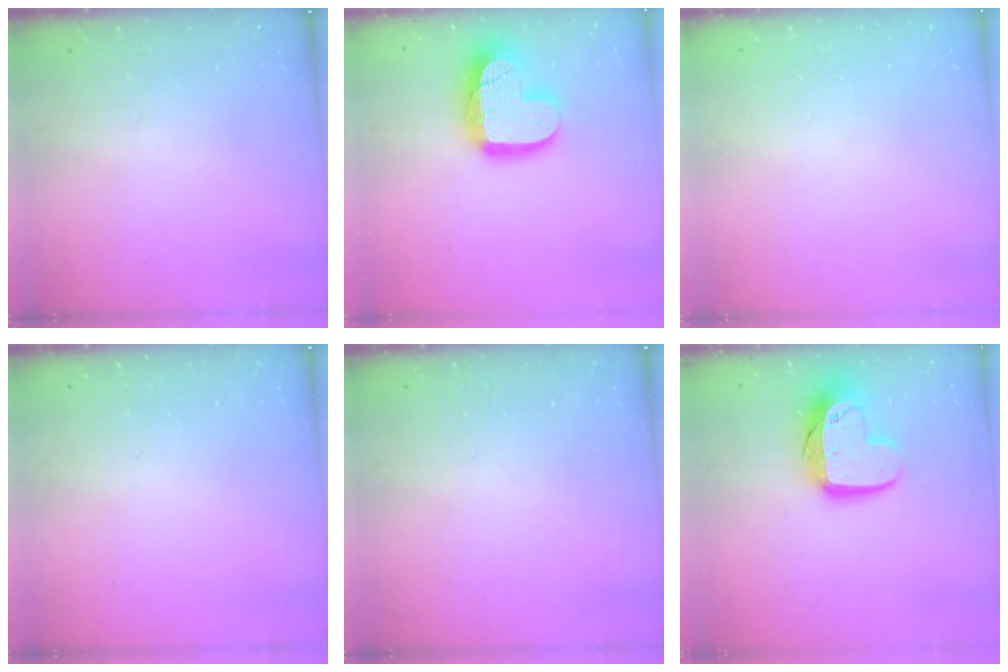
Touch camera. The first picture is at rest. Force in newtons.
{"total": 16.9, "press": 16.9, "slide": 1.4}
{"total": 0.0}
{"total": 0.0}
{"total": 0.0}
{"total": 14.4, "press": 14.3, "slide": 1.4}